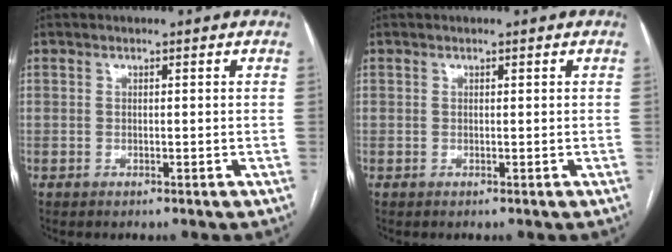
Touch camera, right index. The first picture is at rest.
{"total": 0.0}